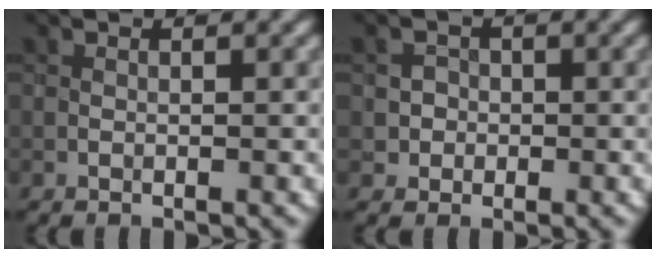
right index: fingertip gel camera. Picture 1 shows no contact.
{"total": 1.5, "force": [-0.1, 1.5, 0.1], "torque": [0.019, 0.001, -0.002]}